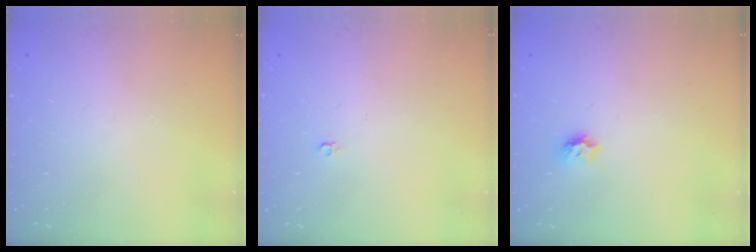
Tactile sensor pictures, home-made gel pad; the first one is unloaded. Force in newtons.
{"total": 3.2, "press": 3.2, "slide": 0.2}
{"total": 5.8, "press": 5.8, "slide": 0.7}